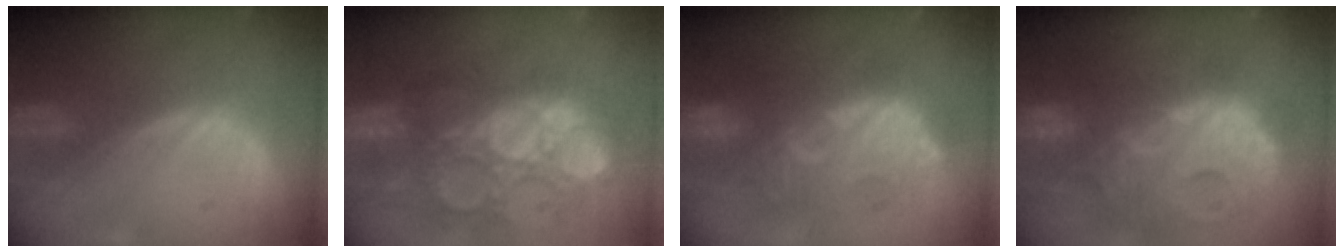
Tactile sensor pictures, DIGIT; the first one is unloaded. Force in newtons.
{"total": 12.9, "press": 12.0, "slide": 4.8}
{"total": 10.6, "press": 10.5, "slide": 1.1}
{"total": 15.0, "press": 13.0, "slide": 7.4}